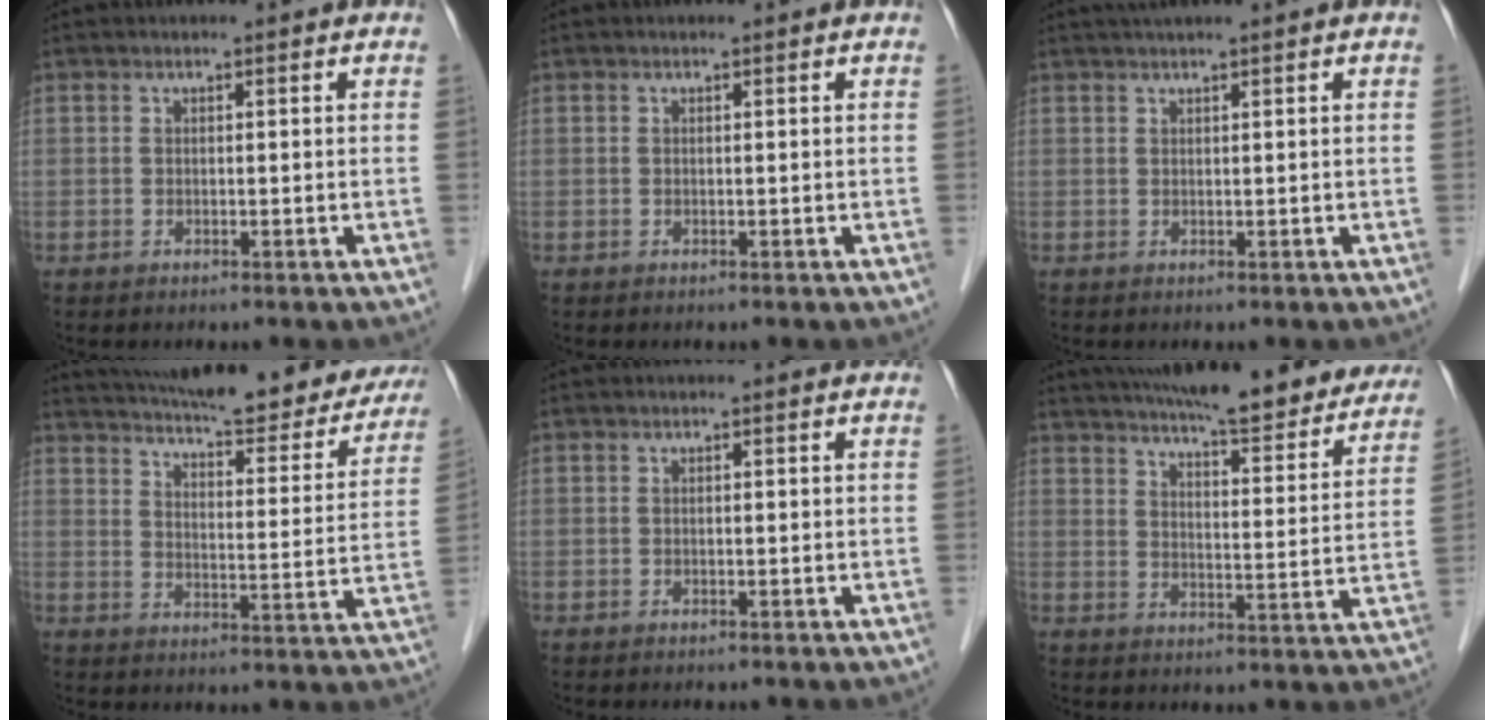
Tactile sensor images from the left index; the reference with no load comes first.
{"total": 0.0}
{"total": 2.0, "force": [1.6, -0.5, 1.2], "torque": [-0.020, 0.015, 0.034]}
{"total": 27.8, "force": [24.5, 6.1, 11.5], "torque": [-0.182, -0.032, 0.304]}
{"total": 0.0}
{"total": 25.8, "force": [22.8, 4.4, 11.3], "torque": [-0.173, -0.024, 0.286]}